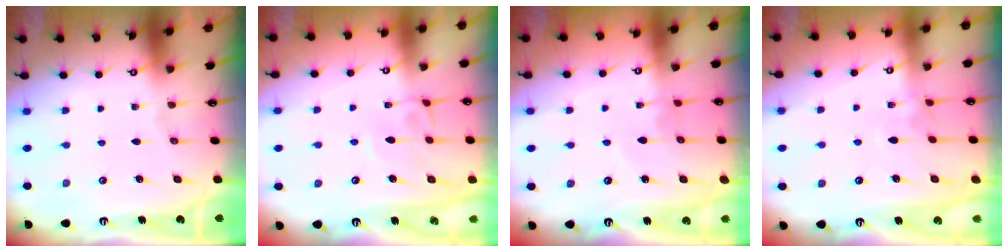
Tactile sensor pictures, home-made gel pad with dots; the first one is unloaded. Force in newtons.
{"total": 2.6, "press": 2.6, "slide": 0.3}
{"total": 2.7, "press": 2.7, "slide": 0.1}
{"total": 2.4, "press": 2.4, "slide": 0.3}